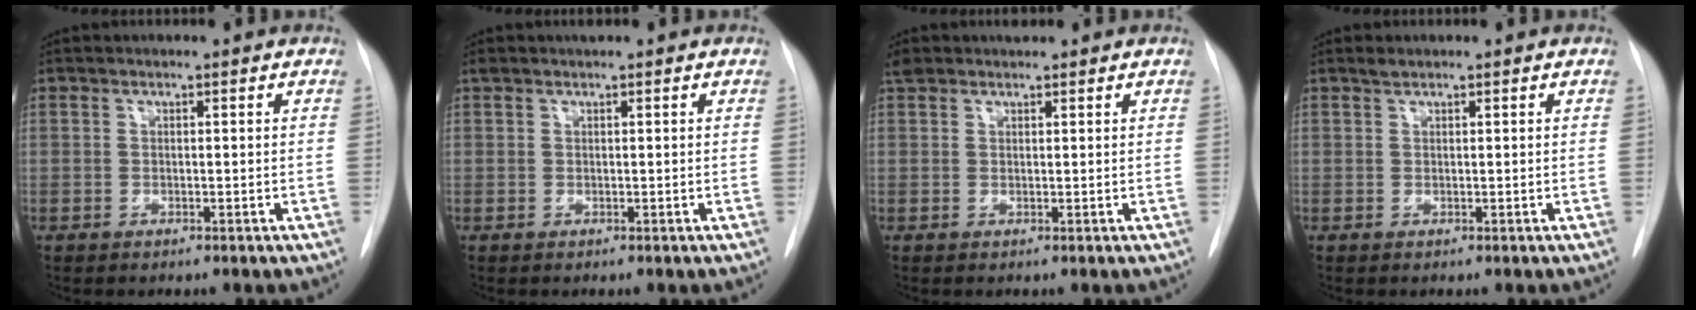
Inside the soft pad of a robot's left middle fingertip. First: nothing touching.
{"total": 1.0, "force": [0.8, 0.0, 0.5], "torque": [-0.014, 0.016, 0.019]}
{"total": 2.3, "force": [2.1, 0.9, 0.6], "torque": [-0.015, 0.019, 0.036]}
{"total": 0.7, "force": [0.6, 0.1, 0.2], "torque": [-0.010, 0.003, 0.015]}